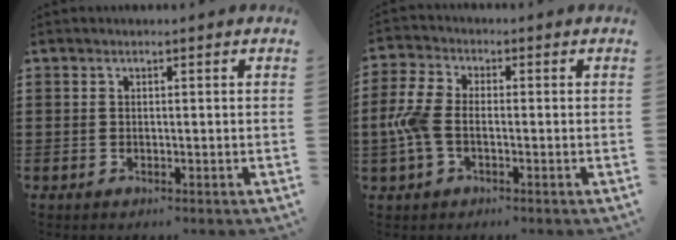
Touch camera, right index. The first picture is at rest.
{"total": 6.0, "force": [-1.2, 3.5, 4.8], "torque": [-0.134, -0.006, -0.033]}